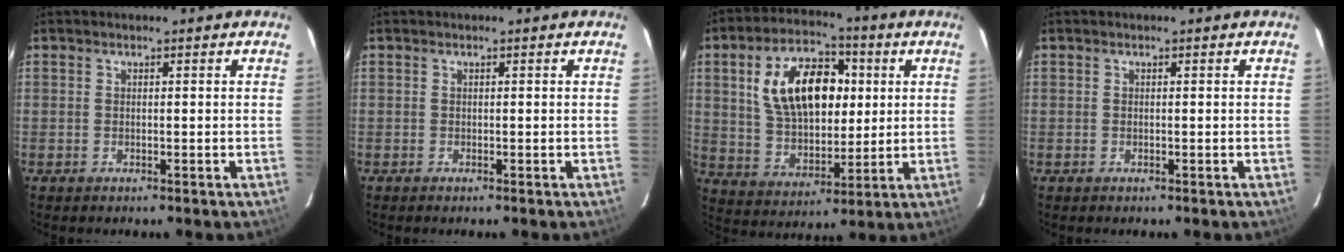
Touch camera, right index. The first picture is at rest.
{"total": 0.0}
{"total": 16.9, "force": [4.1, 10.1, 13.0], "torque": [-0.241, 0.026, 0.080]}
{"total": 0.0}